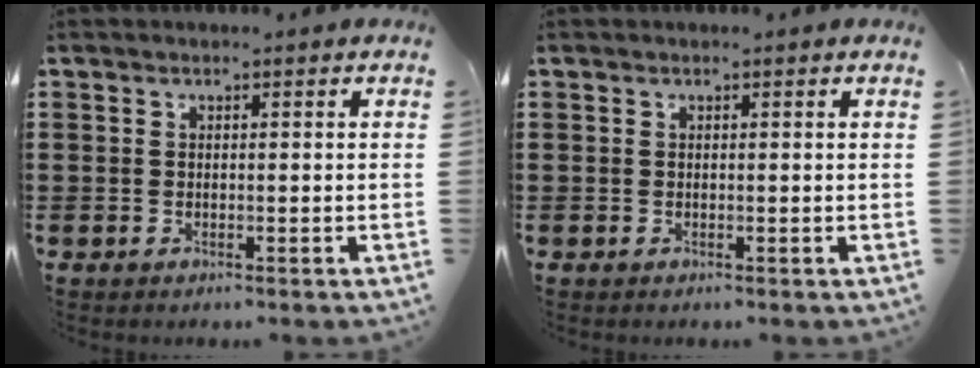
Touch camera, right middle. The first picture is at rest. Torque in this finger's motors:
{"motor_torque": [-0.27, -0.35, 0.03, -0.01]}